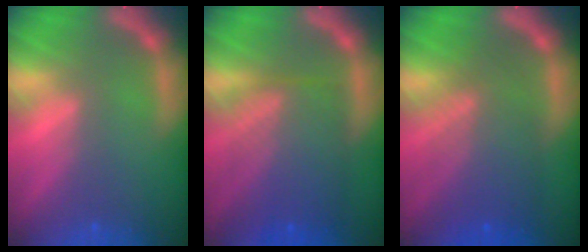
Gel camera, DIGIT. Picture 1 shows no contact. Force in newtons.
{"total": 8.6}
{"total": 7.5}